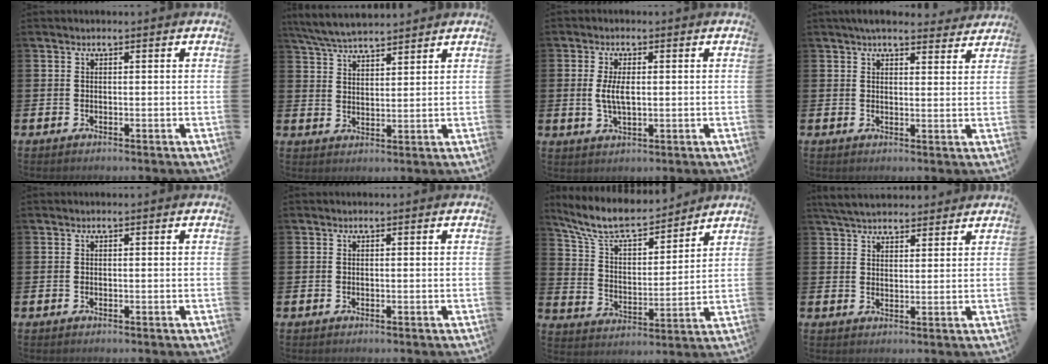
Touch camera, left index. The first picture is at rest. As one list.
[{"total": 5.8, "force": [5.5, 0.7, 1.4], "torque": [-0.045, -0.022, 0.101]}, {"total": 3.8, "force": [0.3, 1.7, 3.4], "torque": [-0.060, 0.003, 0.002]}, {"total": 4.7, "force": [4.3, 1.1, 1.3], "torque": [-0.020, -0.019, 0.077]}, {"total": 0.0}, {"total": 0.0}, {"total": 9.1, "force": [8.3, 2.1, 3.1], "torque": [-0.098, -0.050, 0.147]}, {"total": 4.8, "force": [4.5, 1.2, 1.0], "torque": [-0.034, -0.012, 0.085]}]